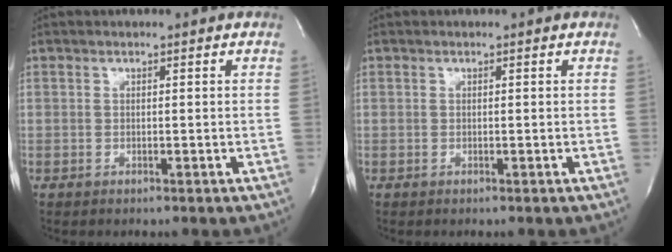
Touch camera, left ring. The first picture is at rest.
{"total": 0.0}